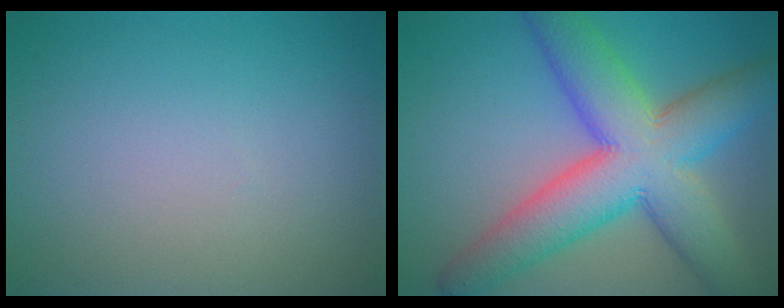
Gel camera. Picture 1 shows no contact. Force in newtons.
{"total": 11.2, "press": 11.2, "slide": 0.4}